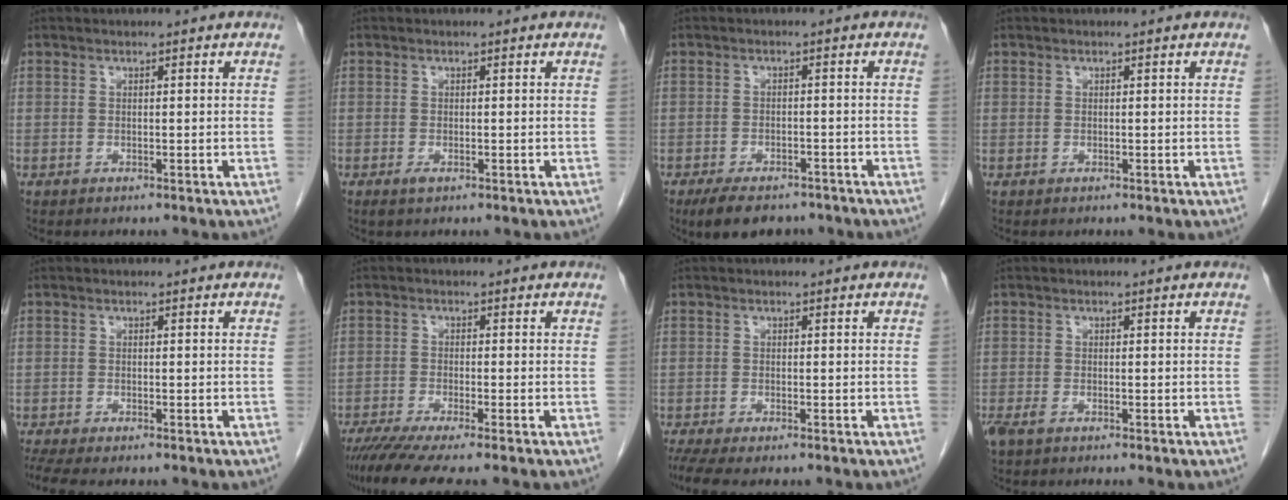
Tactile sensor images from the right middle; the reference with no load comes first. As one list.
[{"total": 0.9, "force": [-0.5, 0.3, 0.7], "torque": [-0.013, -0.002, -0.005]}, {"total": 8.3, "force": [-6.5, 3.5, 3.8], "torque": [-0.055, -0.002, -0.094]}, {"total": 0.0}, {"total": 6.6, "force": [-5.4, 1.6, 3.4], "torque": [-0.054, -0.009, -0.086]}, {"total": 7.5, "force": [-6.1, -0.5, 4.3], "torque": [-0.064, -0.021, -0.102]}, {"total": 5.8, "force": [-4.6, 1.3, 3.3], "torque": [-0.055, -0.011, -0.077]}, {"total": 2.3, "force": [-1.6, 0.8, 1.5], "torque": [-0.033, -0.005, -0.028]}]